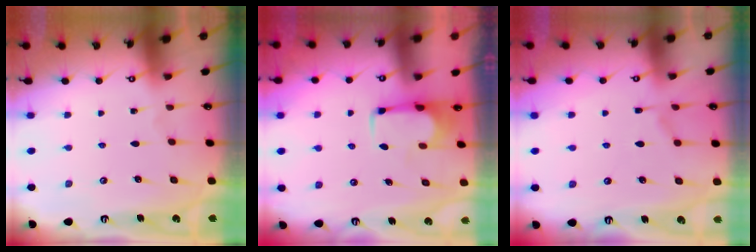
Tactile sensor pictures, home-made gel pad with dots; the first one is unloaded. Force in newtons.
{"total": 1.7, "press": 1.5, "slide": 0.9}
{"total": 1.4, "press": 0.1, "slide": 1.4}